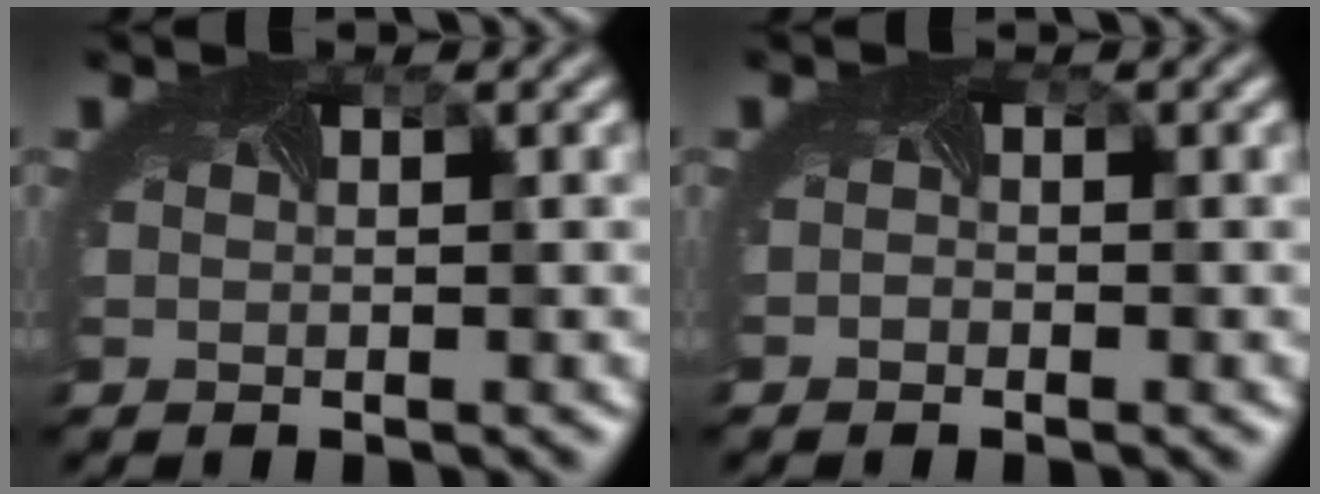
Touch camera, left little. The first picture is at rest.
{"total": 0.6, "force": [-0.3, 0.5, 0.0], "torque": [-0.001, -0.008, -0.011]}